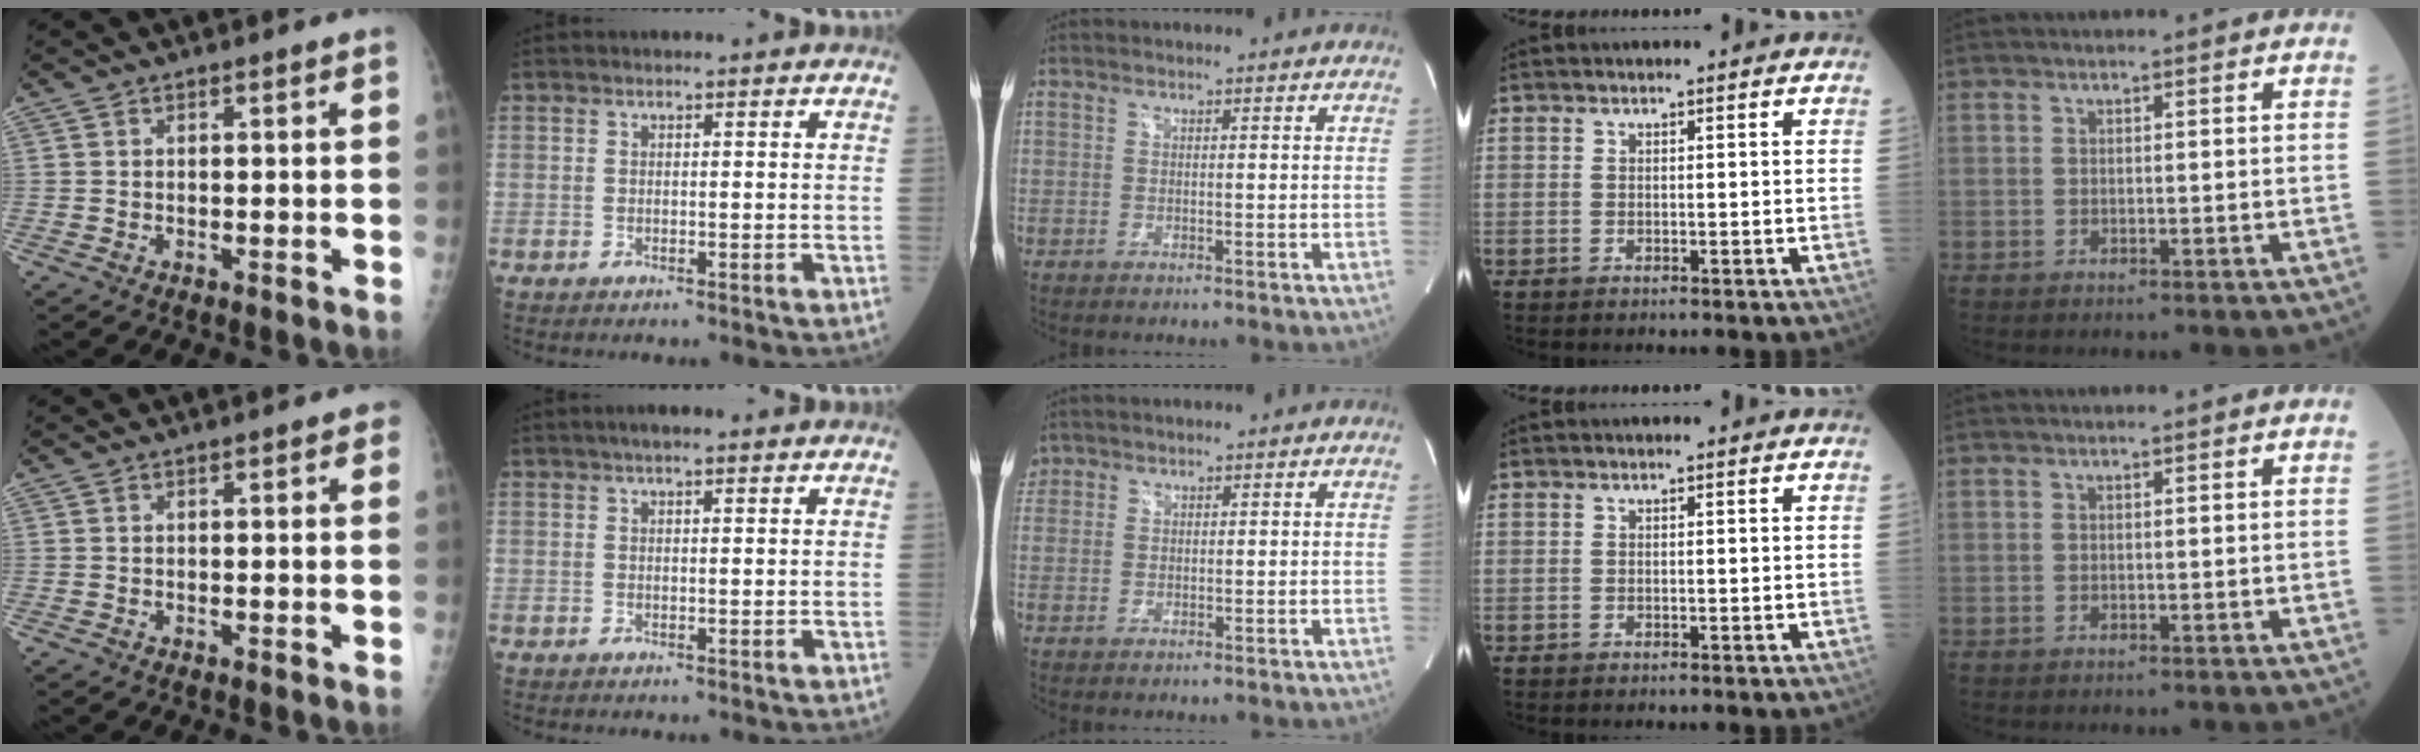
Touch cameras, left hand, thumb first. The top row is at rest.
{"thumb": {"total": 1.0, "force": [0.5, 0.5, 0.7], "torque": [-0.002, 0.002, 0.001]}, "index": {"total": 3.0, "force": [2.0, 0.4, 2.2], "torque": [-0.035, 0.019, 0.029]}, "middle": {"total": 2.1, "force": [1.5, 1.4, 0.0], "torque": [0.002, 0.014, 0.030]}}